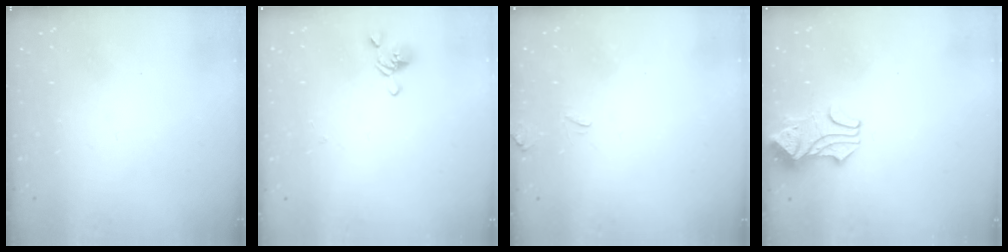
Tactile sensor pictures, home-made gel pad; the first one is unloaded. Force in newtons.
{"total": 2.5, "press": 2.3, "slide": 0.9}
{"total": 3.6, "press": 3.6, "slide": 0.6}
{"total": 1.9, "press": 1.5, "slide": 1.2}